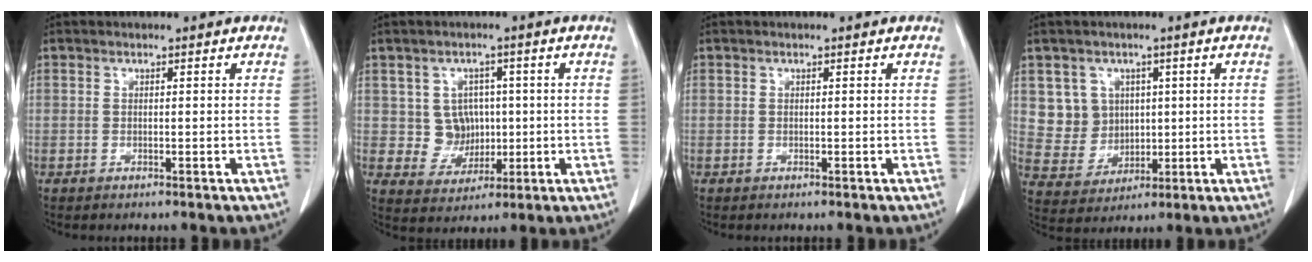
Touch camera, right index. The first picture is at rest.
{"total": 5.6, "force": [0.6, 5.2, 1.8], "torque": [-0.024, 0.011, 0.020]}
{"total": 0.0}
{"total": 6.6, "force": [2.1, 6.2, 1.0], "torque": [-0.021, 0.018, 0.050]}